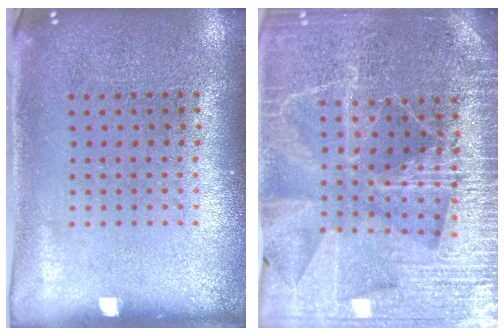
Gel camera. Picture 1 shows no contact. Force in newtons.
{"total": 4.5, "press": 4.2, "slide": 1.8}